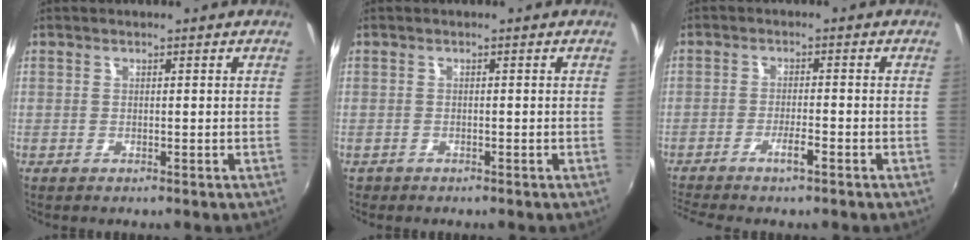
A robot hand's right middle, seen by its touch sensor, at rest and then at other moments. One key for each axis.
{"total": 0.9, "fx": -0.7, "fy": 0.5, "fz": 0.2, "tx": -0.008, "ty": -0.001, "tz": -0.010}
{"total": 4.7, "fx": -3.4, "fy": -0.2, "fz": 3.2, "tx": -0.075, "ty": -0.002, "tz": -0.067}